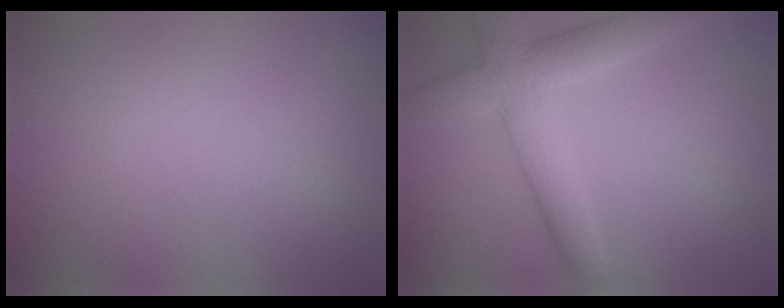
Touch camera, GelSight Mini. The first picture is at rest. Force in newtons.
{"total": 6.0, "press": 6.0, "slide": 0.4}